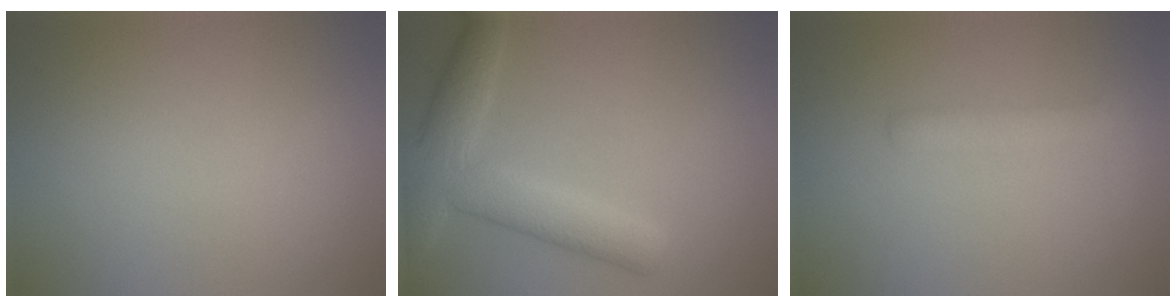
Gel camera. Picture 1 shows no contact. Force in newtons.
{"total": 6.0, "press": 6.0, "slide": 0.4}
{"total": 1.9, "press": 1.9, "slide": 0.2}